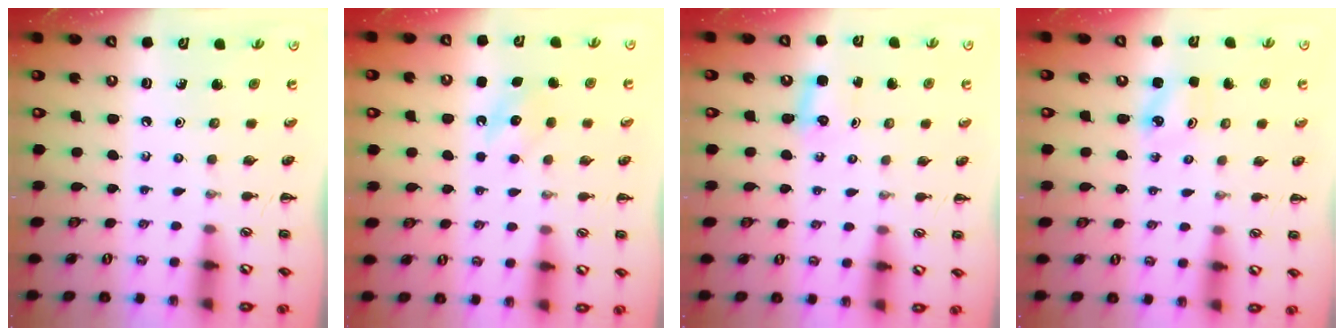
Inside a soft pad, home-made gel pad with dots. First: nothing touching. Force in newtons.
{"total": 5.2, "press": 5.0, "slide": 1.4}
{"total": 2.6, "press": 2.5, "slide": 0.7}
{"total": 2.5, "press": 2.4, "slide": 0.8}